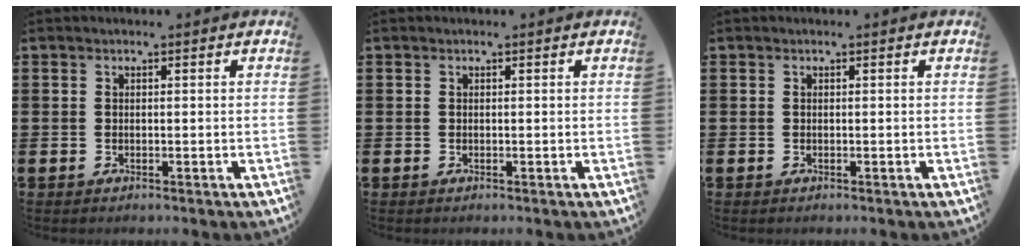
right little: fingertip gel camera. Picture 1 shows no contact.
{"total": 0.0}
{"total": 0.0}